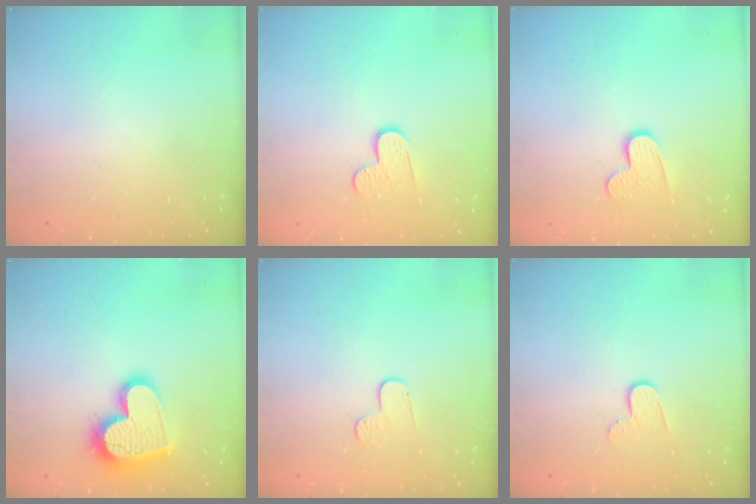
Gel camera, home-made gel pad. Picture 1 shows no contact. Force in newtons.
{"total": 7.9, "press": 7.9, "slide": 0.5}
{"total": 8.0, "press": 8.0, "slide": 0.6}
{"total": 18.2, "press": 18.1, "slide": 1.5}
{"total": 3.8, "press": 3.8, "slide": 0.4}
{"total": 4.6, "press": 4.6, "slide": 0.5}